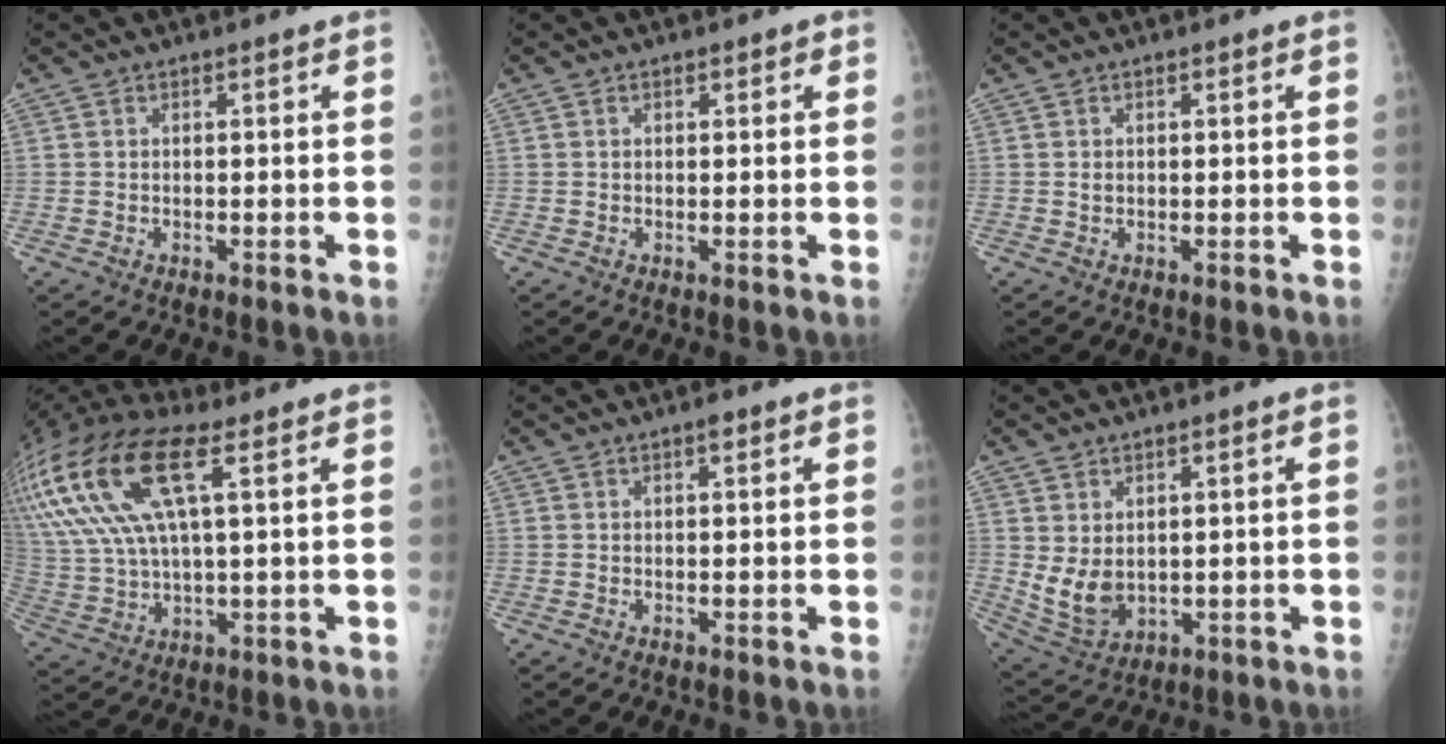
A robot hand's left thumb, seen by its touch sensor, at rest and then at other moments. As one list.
[{"total": 1.5, "force": [0.7, 1.0, 0.8], "torque": [-0.002, -0.001, 0.007]}, {"total": 1.1, "force": [0.3, 0.8, 0.7], "torque": [-0.010, -0.001, 0.006]}, {"total": 23.7, "force": [9.0, 9.3, 19.9], "torque": [-0.445, 0.023, 0.169]}, {"total": 1.3, "force": [0.8, 0.5, 1.0], "torque": [-0.011, -0.001, 0.010]}, {"total": 7.7, "force": [1.0, 5.4, 5.4], "torque": [-0.092, -0.015, 0.042]}]